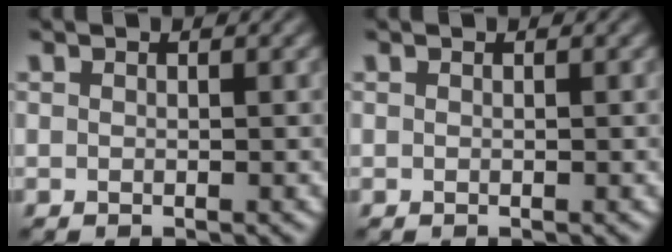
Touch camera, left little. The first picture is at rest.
{"total": 0.0}